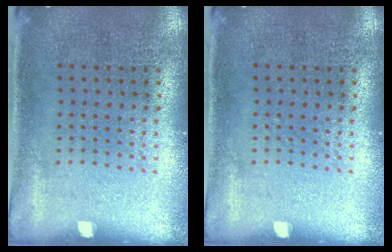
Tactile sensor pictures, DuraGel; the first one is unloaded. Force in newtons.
{"total": 0.0}